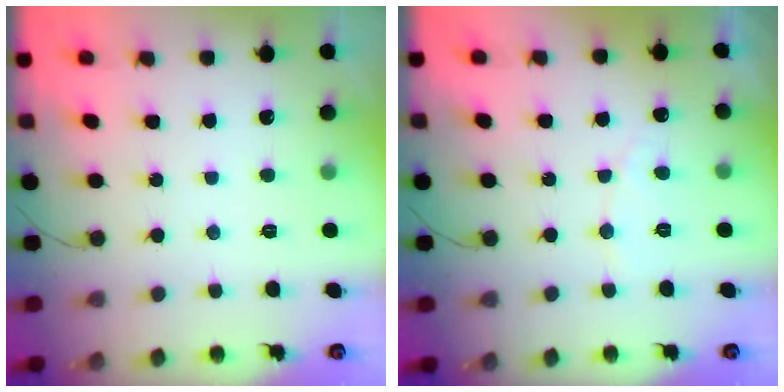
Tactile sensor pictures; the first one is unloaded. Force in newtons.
{"total": 3.8, "press": 3.8, "slide": 0.3}